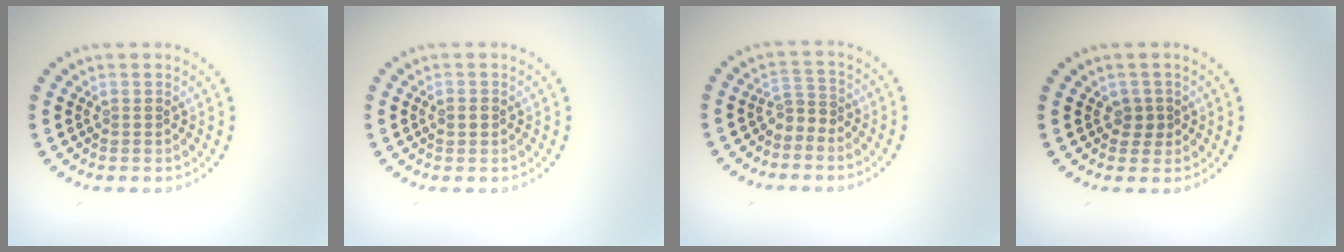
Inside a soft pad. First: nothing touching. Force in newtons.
{"total": 1.1, "press": 1.1, "slide": 0.1}
{"total": 1.6, "press": 1.1, "slide": 1.2}
{"total": 1.2, "press": 1.0, "slide": 0.7}